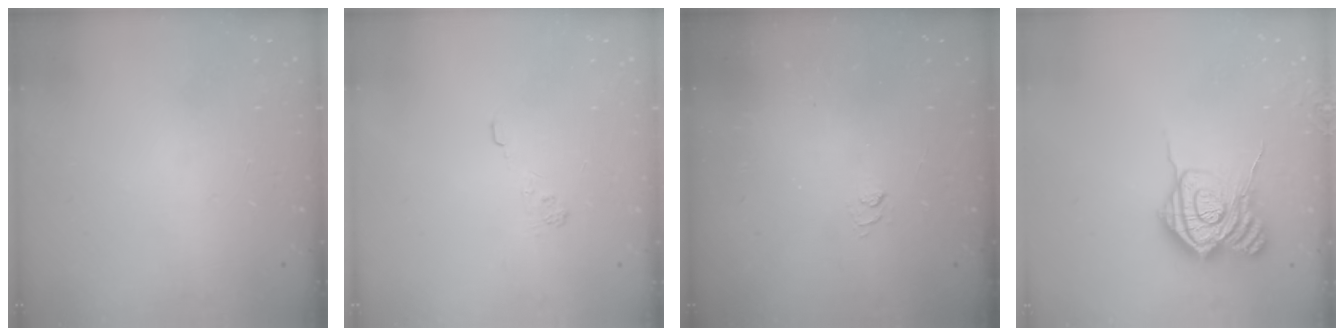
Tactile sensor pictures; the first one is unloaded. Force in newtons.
{"total": 2.3, "press": 1.8, "slide": 1.3}
{"total": 1.9, "press": 1.5, "slide": 1.3}
{"total": 15.5, "press": 15.5, "slide": 1.1}